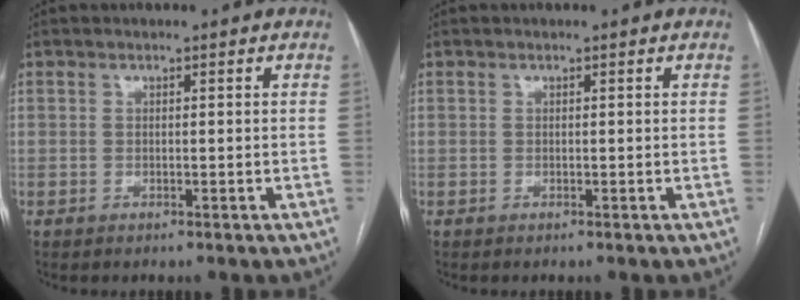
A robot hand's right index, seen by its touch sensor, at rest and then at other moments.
{"total": 0.0}